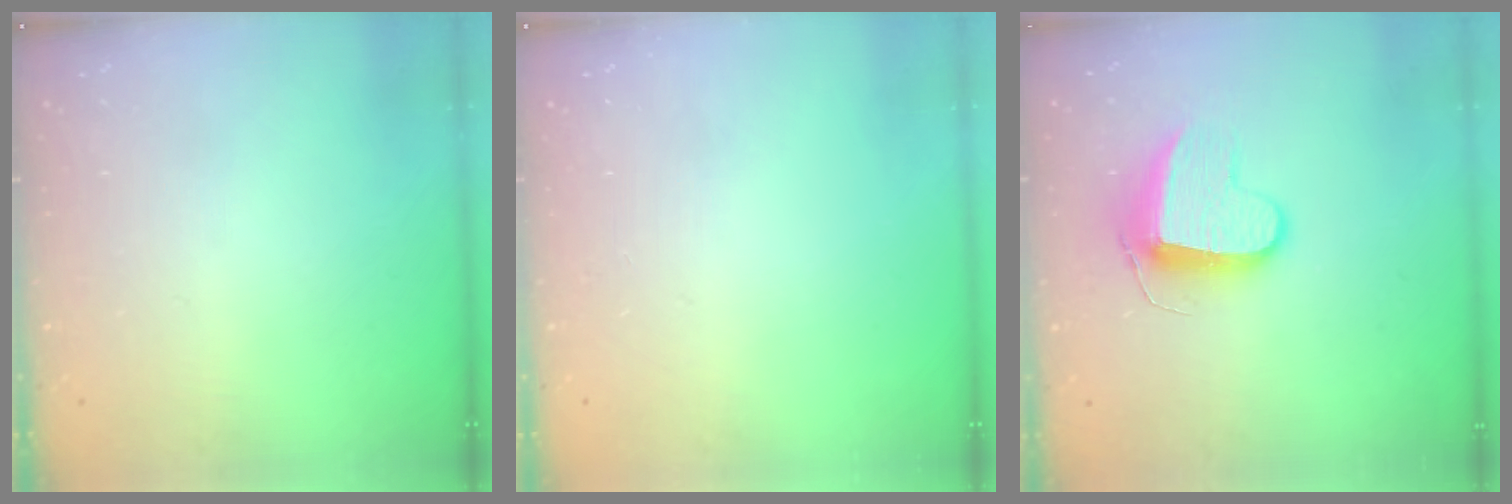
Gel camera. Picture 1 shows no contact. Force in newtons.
{"total": 0.0}
{"total": 9.9, "press": 9.9, "slide": 0.2}